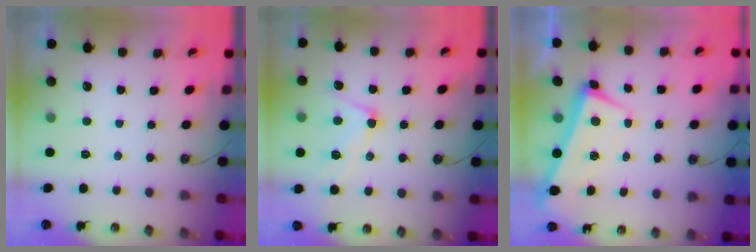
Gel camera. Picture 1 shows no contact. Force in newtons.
{"total": 5.9, "press": 5.8, "slide": 0.8}
{"total": 2.0, "press": 1.8, "slide": 0.8}